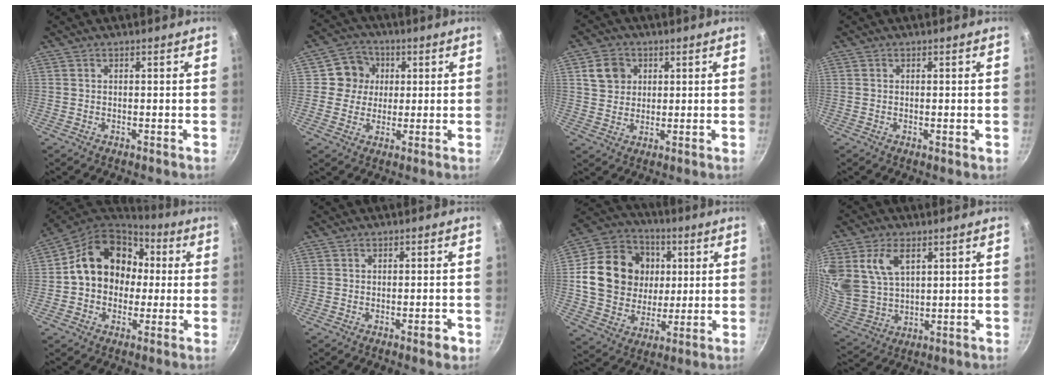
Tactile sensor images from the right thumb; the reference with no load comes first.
{"total": 7.0, "force": [1.3, 6.6, 1.8], "torque": [0.013, 0.008, 0.010]}
{"total": 6.1, "force": [2.0, 5.2, 2.5], "torque": [-0.018, 0.003, 0.035]}
{"total": 1.1, "force": [-0.1, 0.3, 1.0], "torque": [-0.017, 0.000, -0.004]}
{"total": 16.4, "force": [1.5, 13.4, 9.3], "torque": [-0.116, 0.041, 0.015]}
{"total": 2.6, "force": [-1.3, 0.9, 2.1], "torque": [-0.022, 0.012, -0.014]}
{"total": 19.7, "force": [2.8, 16.7, 10.1], "torque": [-0.164, 0.016, 0.050]}
{"total": 13.1, "force": [5.4, 8.6, 8.3], "torque": [-0.155, -0.025, 0.118]}